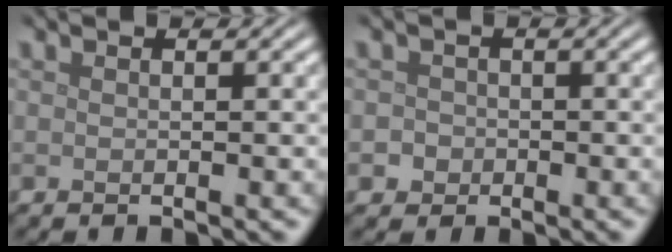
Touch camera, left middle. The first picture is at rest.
{"total": 1.5, "force": [-0.5, 1.4, 0.3], "torque": [0.008, 0.003, -0.010]}